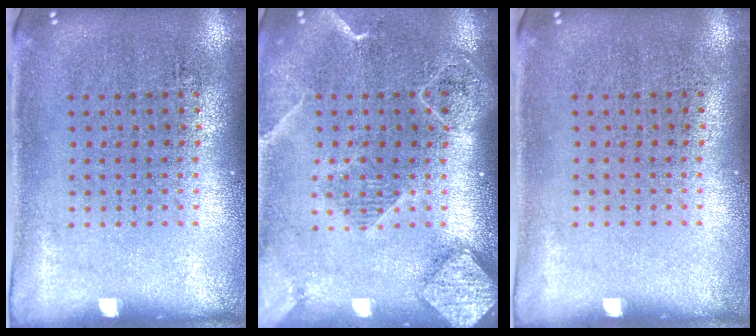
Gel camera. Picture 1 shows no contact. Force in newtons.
{"total": 2.0, "press": 1.8, "slide": 0.8}
{"total": 0.0}